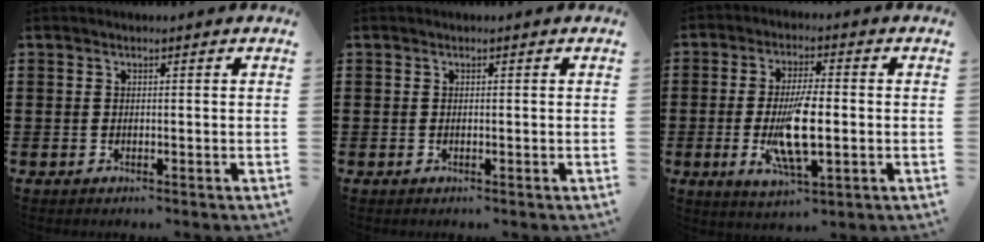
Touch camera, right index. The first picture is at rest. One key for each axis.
{"total": 0.0}
{"total": 9.9, "fx": -1.5, "fy": 3.1, "fz": 9.2, "tx": -0.187, "ty": -0.014, "tz": -0.026}